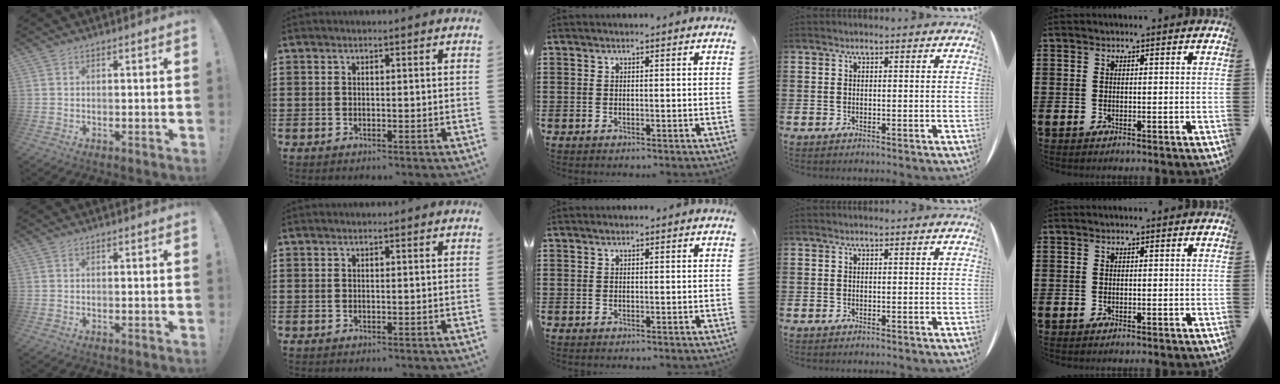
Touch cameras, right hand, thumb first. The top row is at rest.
{}